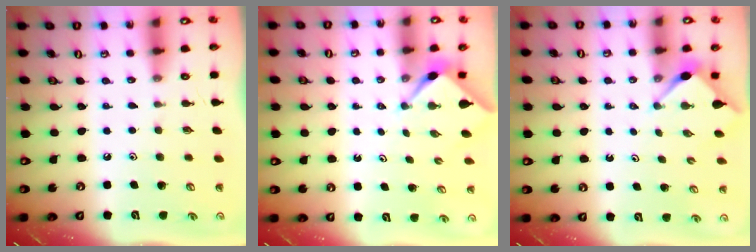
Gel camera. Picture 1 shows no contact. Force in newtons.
{"total": 2.3, "press": 2.2, "slide": 0.3}
{"total": 2.8, "press": 2.8, "slide": 0.3}